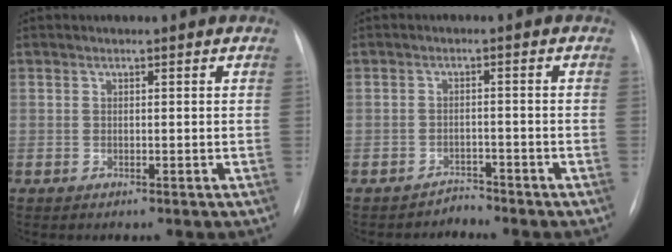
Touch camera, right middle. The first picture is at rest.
{"total": 2.0, "force": [-1.8, 0.2, -0.8], "torque": [0.021, -0.008, -0.029]}